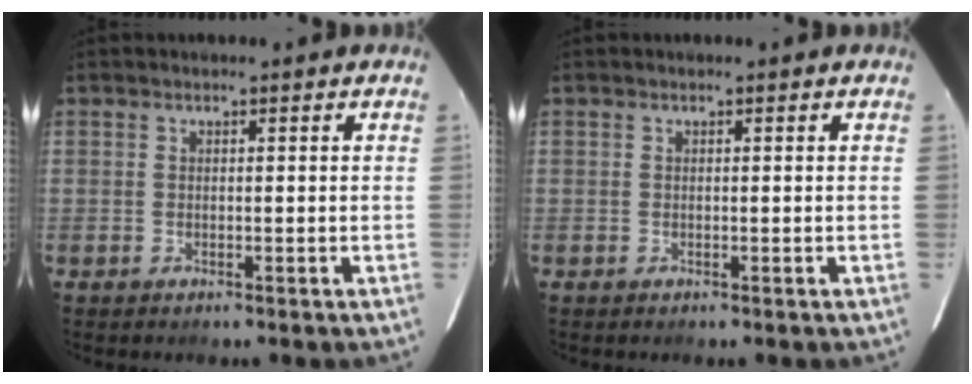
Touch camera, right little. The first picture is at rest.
{"total": 0.0}